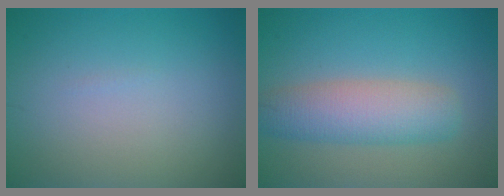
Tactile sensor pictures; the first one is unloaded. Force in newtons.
{"total": 5.2, "press": 5.2, "slide": 0.2}